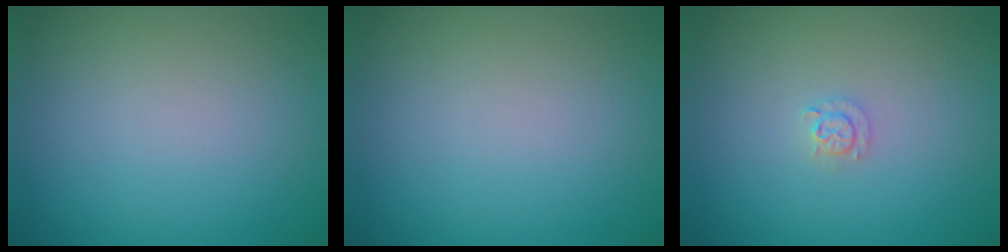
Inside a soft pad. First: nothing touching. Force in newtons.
{"total": 0.0}
{"total": 1.1, "press": 1.1, "slide": 0.2}